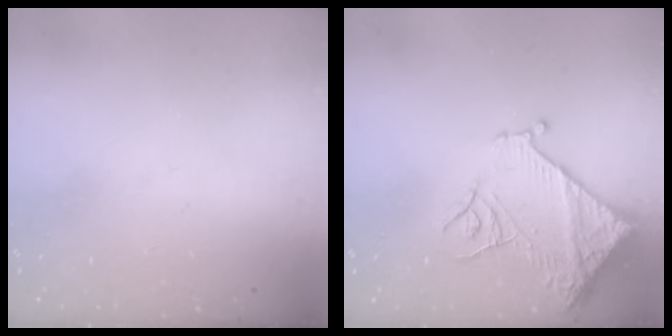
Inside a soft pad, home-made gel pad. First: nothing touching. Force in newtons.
{"total": 13.0, "press": 13.0, "slide": 1.1}